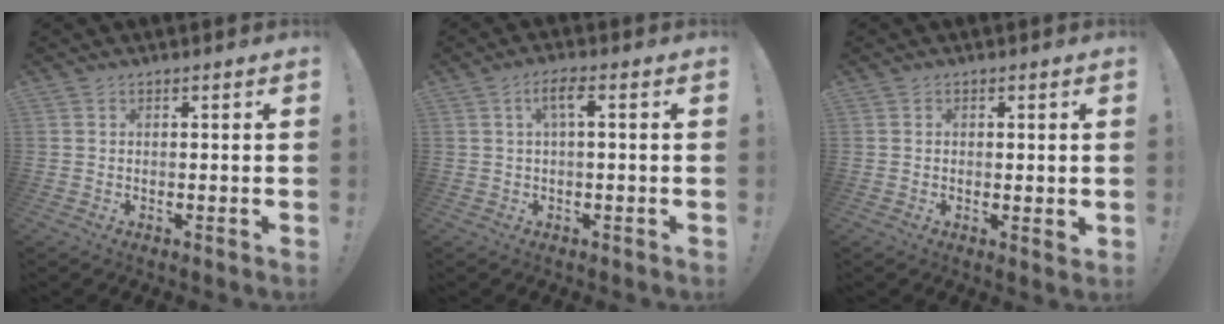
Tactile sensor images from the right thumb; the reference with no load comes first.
{"total": 4.7, "force": [0.7, 1.0, 4.5], "torque": [-0.084, 0.005, 0.007]}
{"total": 1.4, "force": [0.4, 0.9, 1.0], "torque": [-0.013, 0.000, 0.007]}